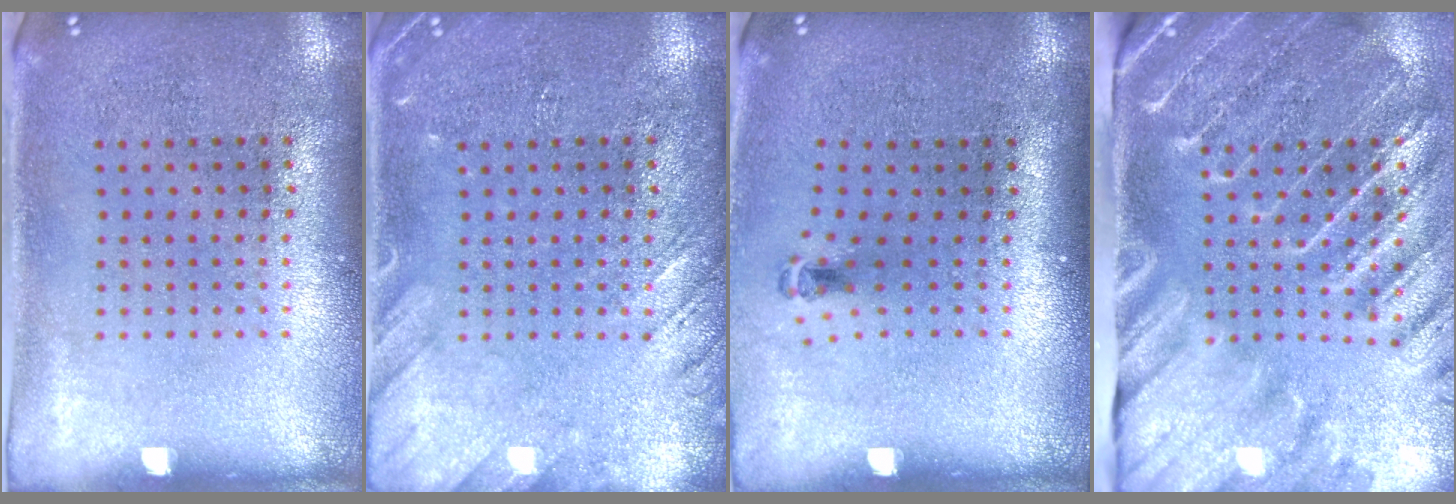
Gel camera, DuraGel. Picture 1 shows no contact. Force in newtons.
{"total": 2.3, "press": 2.3, "slide": 0.3}
{"total": 0.6, "press": 0.3, "slide": 0.5}
{"total": 4.0, "press": 3.3, "slide": 2.3}